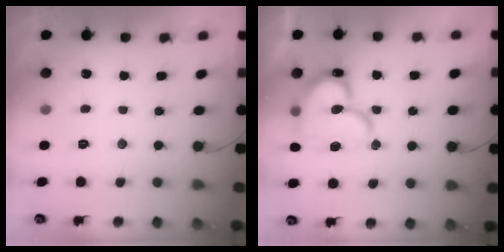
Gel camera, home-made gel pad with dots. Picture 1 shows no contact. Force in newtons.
{"total": 19.0, "press": 18.9, "slide": 2.0}